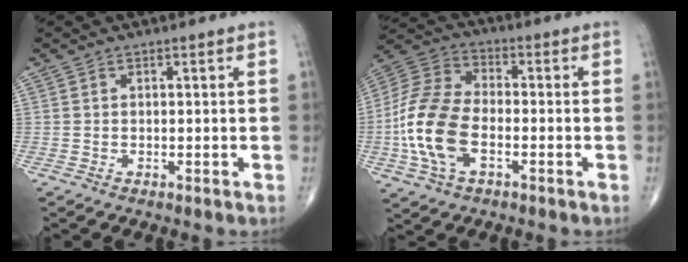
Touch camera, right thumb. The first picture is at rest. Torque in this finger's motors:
{"motor_torque": [0.09, 0.62, 1.36, -0.20, 0.47]}